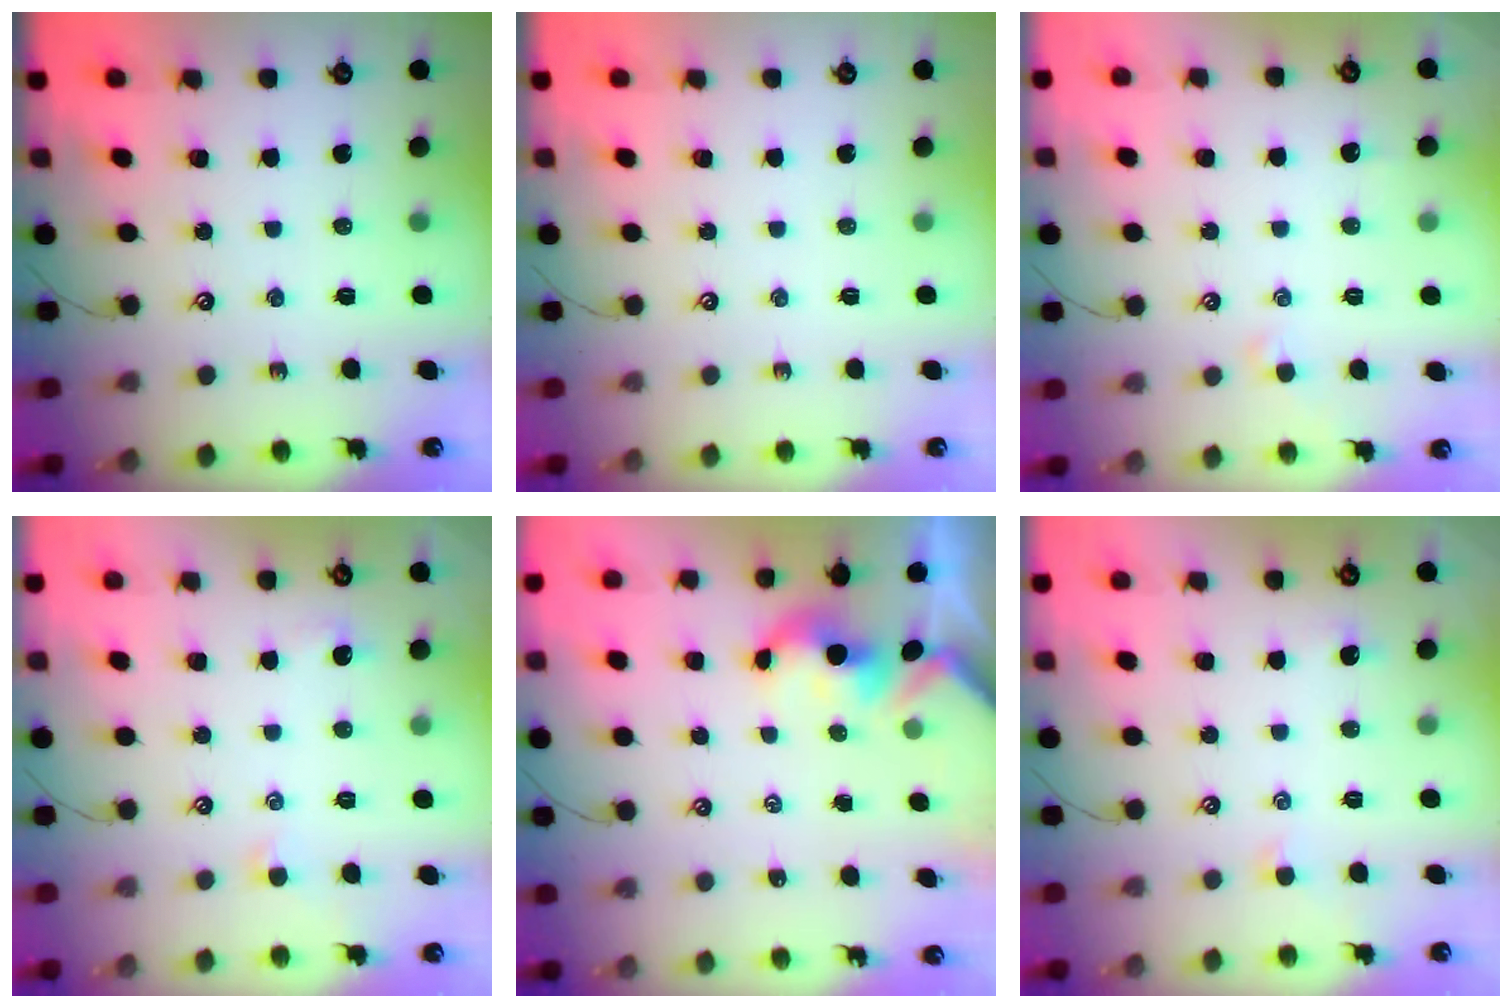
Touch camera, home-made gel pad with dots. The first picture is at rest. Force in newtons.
{"total": 0.0}
{"total": 0.5, "press": 0.2, "slide": 0.5}
{"total": 0.7, "press": 0.3, "slide": 0.6}
{"total": 1.6, "press": 1.5, "slide": 0.3}
{"total": 0.0}